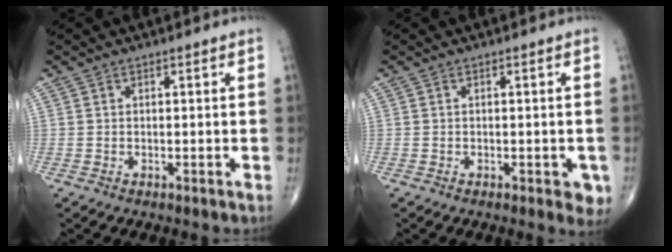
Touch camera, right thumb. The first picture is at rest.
{"total": 3.3, "force": [-1.2, 1.5, 2.7], "torque": [-0.013, -0.003, -0.012]}